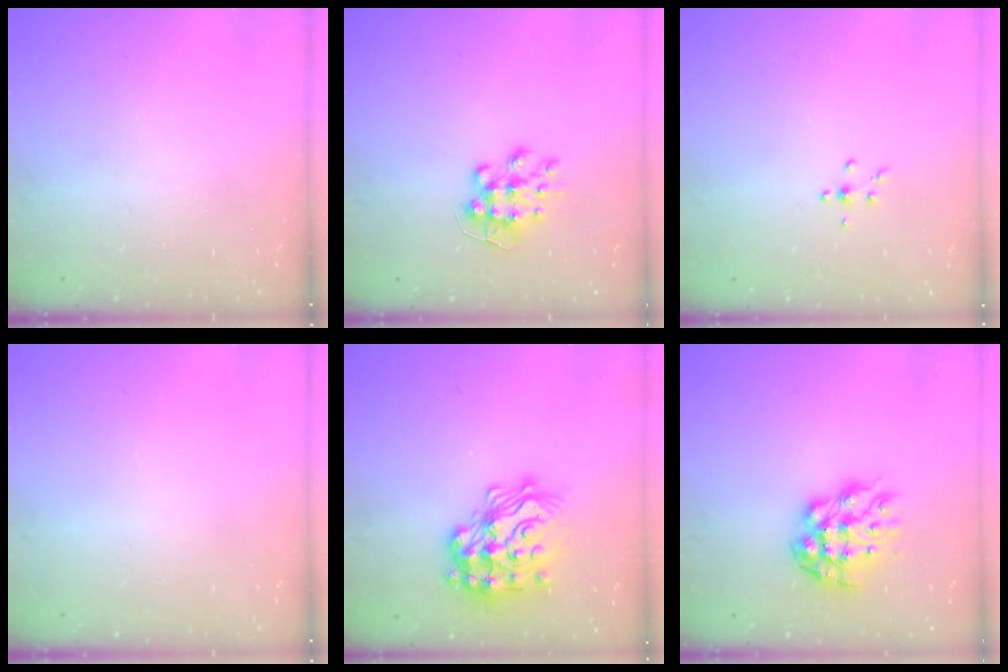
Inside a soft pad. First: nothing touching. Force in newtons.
{"total": 9.0, "press": 9.0, "slide": 0.1}
{"total": 4.6, "press": 4.4, "slide": 1.2}
{"total": 0.0}
{"total": 22.7, "press": 22.7, "slide": 1.7}
{"total": 10.3, "press": 10.3, "slide": 0.9}